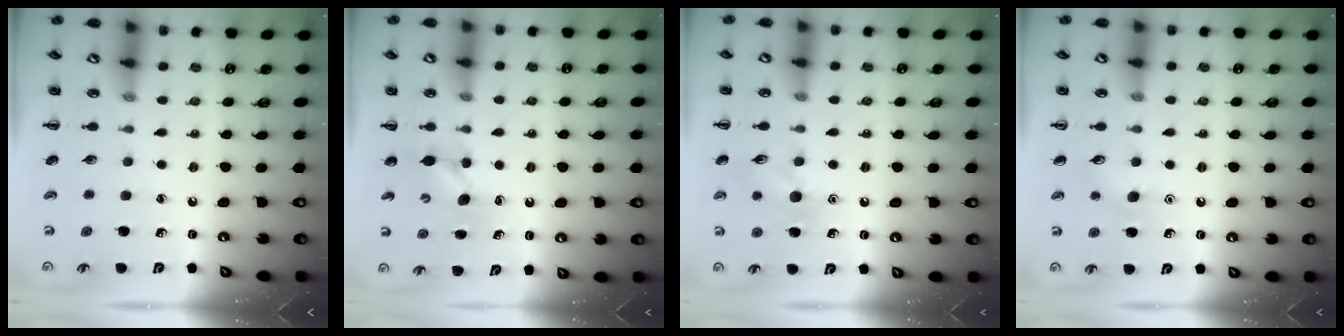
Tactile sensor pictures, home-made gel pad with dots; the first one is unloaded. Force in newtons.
{"total": 4.4, "press": 4.2, "slide": 1.3}
{"total": 8.5, "press": 8.5, "slide": 1.1}
{"total": 6.2, "press": 6.1, "slide": 1.4}